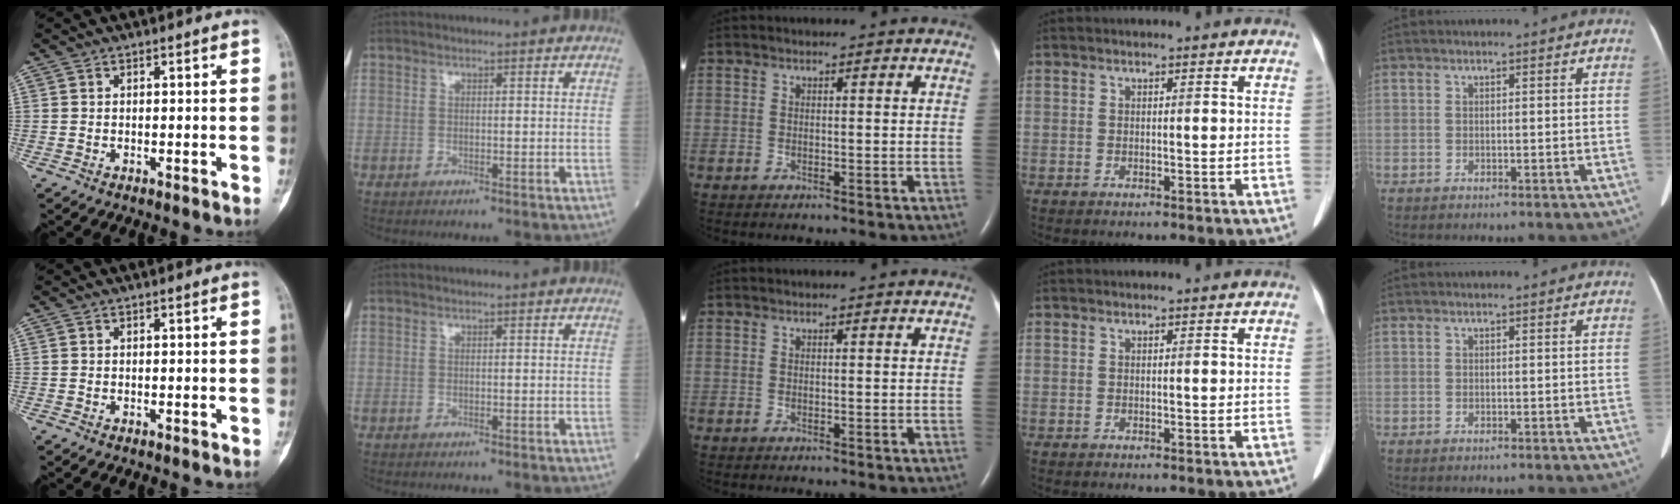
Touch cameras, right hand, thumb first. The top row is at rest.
{}